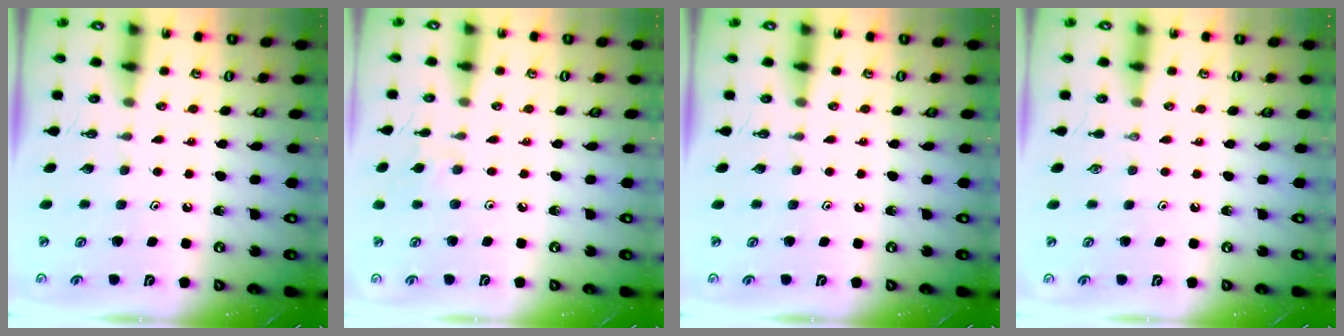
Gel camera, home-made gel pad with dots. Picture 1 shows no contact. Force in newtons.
{"total": 2.9, "press": 2.9, "slide": 0.6}
{"total": 0.0}
{"total": 0.0}